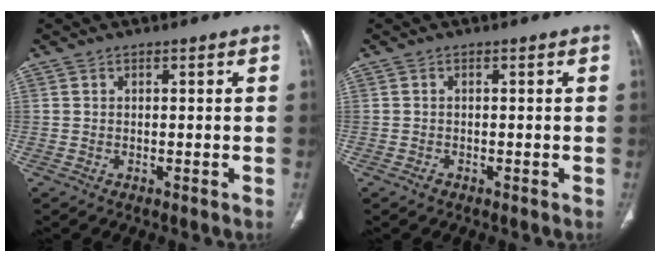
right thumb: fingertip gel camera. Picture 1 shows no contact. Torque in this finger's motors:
{"motor_torque": [0.05, 0.13, -0.23, 0.20, 0.03]}